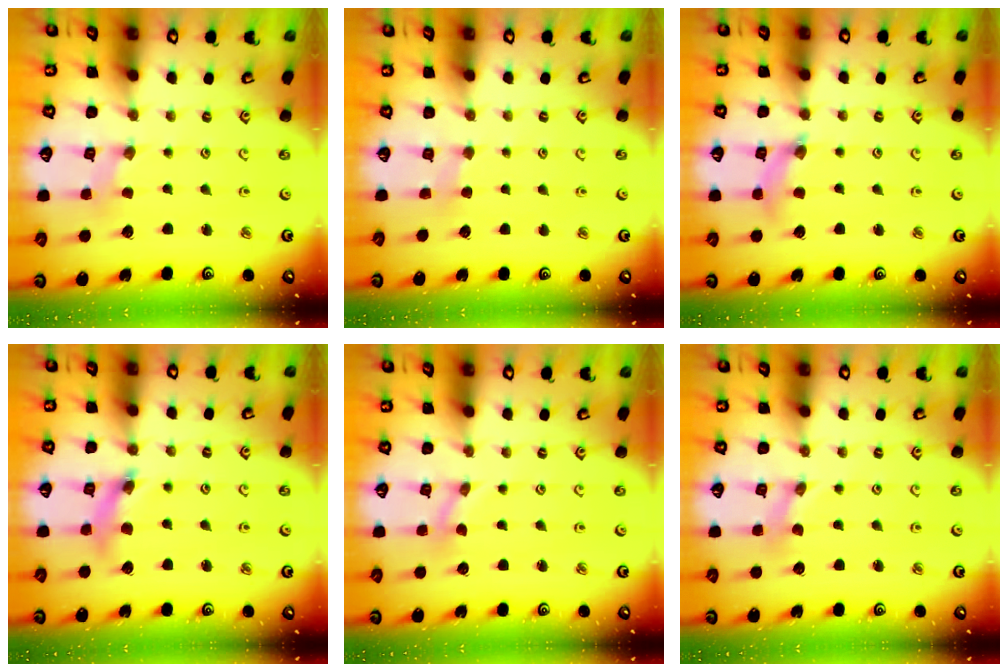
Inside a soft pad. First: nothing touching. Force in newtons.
{"total": 2.0, "press": 2.0, "slide": 0.3}
{"total": 3.1, "press": 3.1, "slide": 0.4}
{"total": 6.9, "press": 6.8, "slide": 0.8}
{"total": 0.0}
{"total": 0.0}